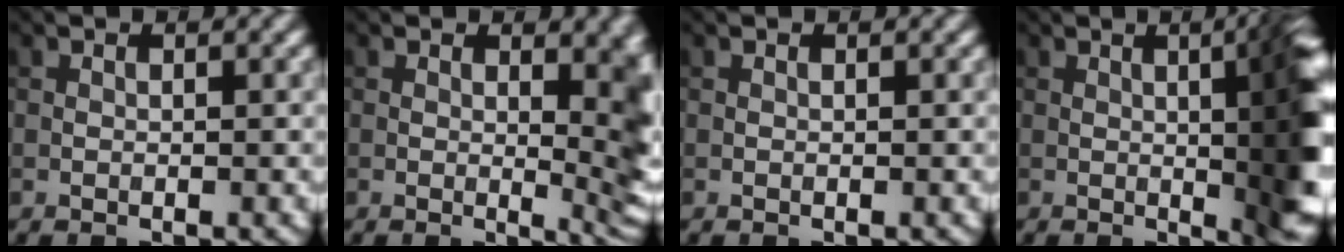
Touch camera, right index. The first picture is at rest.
{"total": 6.4, "force": [0.9, 2.6, 5.8], "torque": [-0.054, -0.008, 0.015]}
{"total": 0.0}
{"total": 10.0, "force": [0.5, 3.2, 9.5], "torque": [-0.088, 0.013, 0.003]}